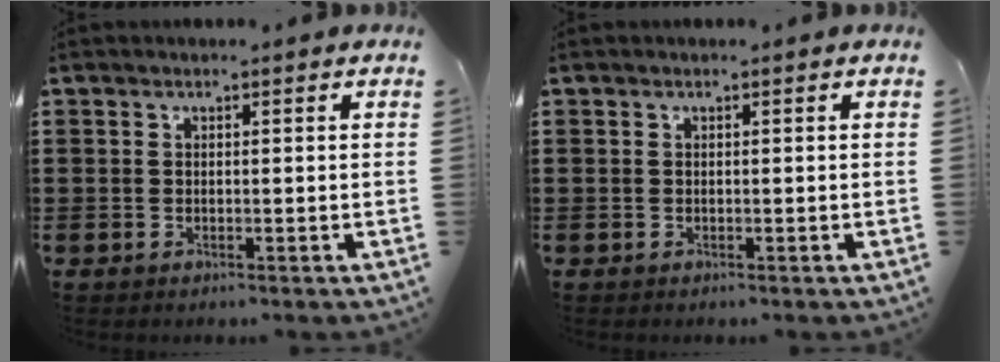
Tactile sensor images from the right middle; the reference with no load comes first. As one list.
[{"total": 0.0}]